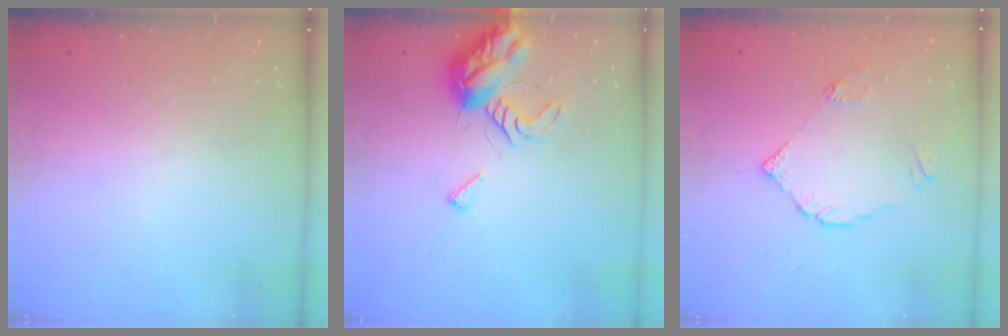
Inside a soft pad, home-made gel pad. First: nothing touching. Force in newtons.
{"total": 9.2, "press": 9.1, "slide": 1.1}
{"total": 5.2, "press": 5.2, "slide": 0.2}